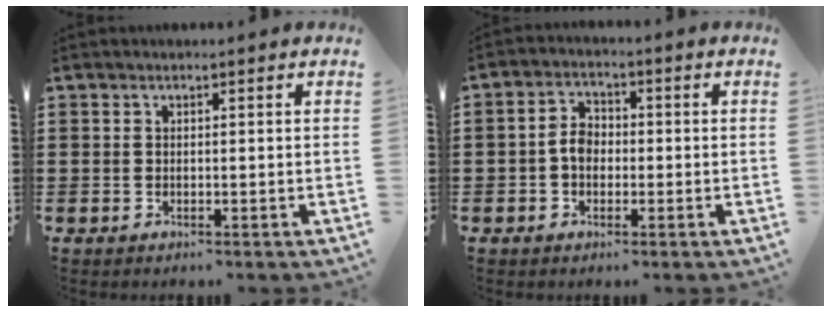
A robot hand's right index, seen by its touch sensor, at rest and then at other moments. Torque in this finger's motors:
{"motor_torque": [0.51, 0.53, 0.50, 0.09]}